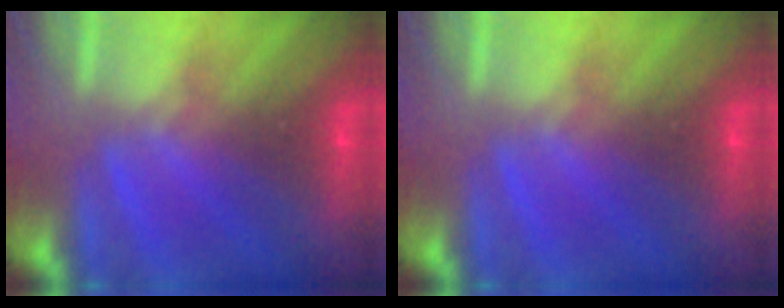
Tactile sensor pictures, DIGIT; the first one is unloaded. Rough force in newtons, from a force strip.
{"total": 0.0}